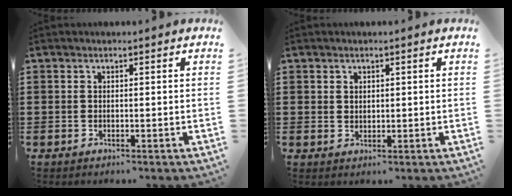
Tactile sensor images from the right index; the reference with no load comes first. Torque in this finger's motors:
{"motor_torque": [-0.76, 1.28, -0.05, -0.01]}